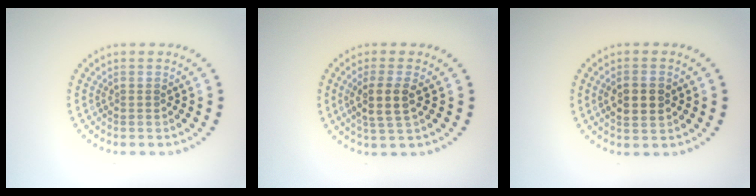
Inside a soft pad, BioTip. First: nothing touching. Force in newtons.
{"total": 2.8, "press": 2.4, "slide": 1.5}
{"total": 2.8, "press": 2.8, "slide": 0.3}